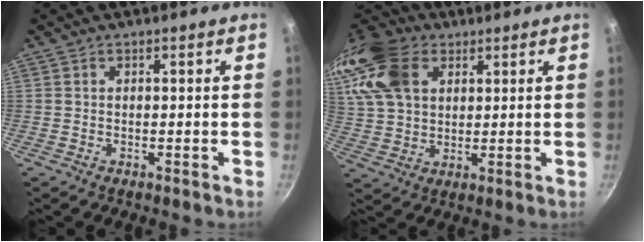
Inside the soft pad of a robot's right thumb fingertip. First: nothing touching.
{"total": 18.4, "force": [8.0, 12.7, 10.6], "torque": [-0.220, 0.001, 0.149]}